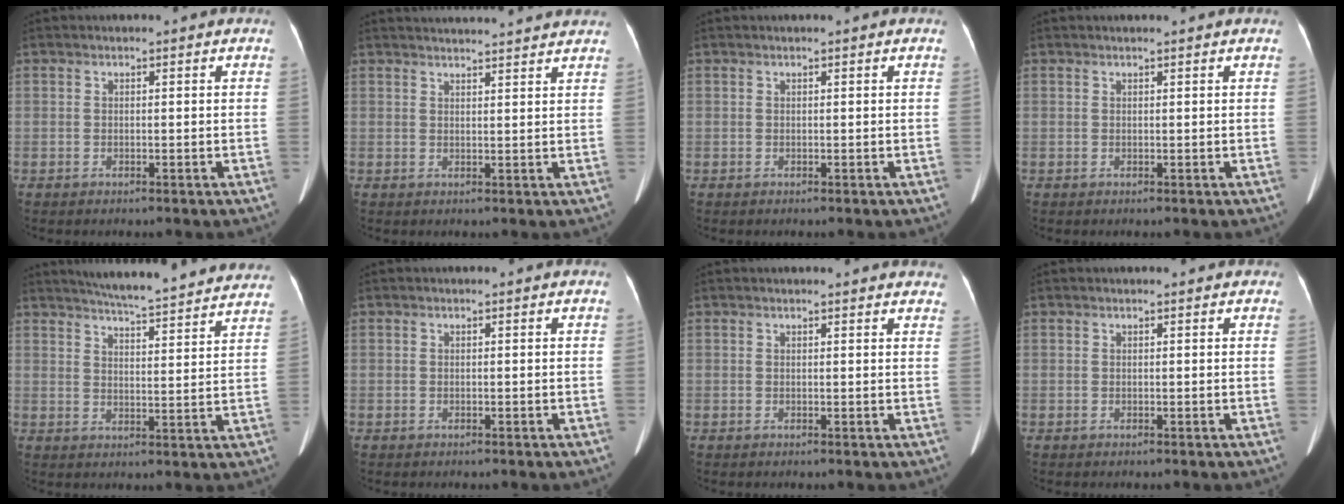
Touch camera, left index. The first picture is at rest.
{"total": 12.2, "force": [11.7, 0.4, 3.5], "torque": [-0.045, 0.021, 0.137]}
{"total": 0.0}
{"total": 1.4, "force": [1.2, -0.1, 0.6], "torque": [-0.009, 0.014, 0.019]}
{"total": 21.4, "force": [19.8, 1.5, 8.0], "torque": [-0.119, -0.019, 0.246]}
{"total": 0.0}
{"total": 9.1, "force": [8.5, 1.7, 2.6], "torque": [-0.013, 0.003, 0.075]}
{"total": 1.9, "force": [1.7, 0.6, 0.8], "torque": [-0.011, 0.021, 0.014]}